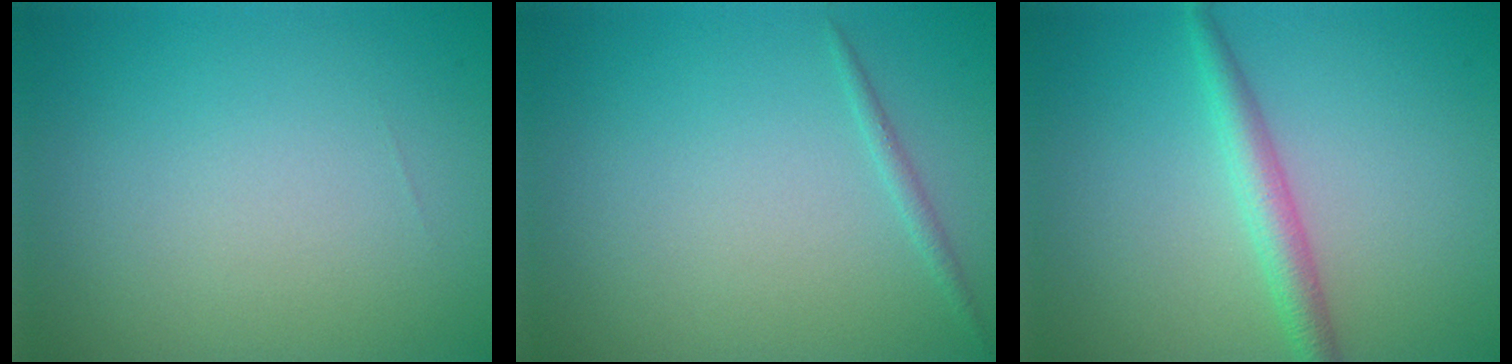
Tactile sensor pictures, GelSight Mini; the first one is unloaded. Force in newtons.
{"total": 0.7, "press": 0.7, "slide": 0.0}
{"total": 2.5, "press": 2.5, "slide": 0.0}